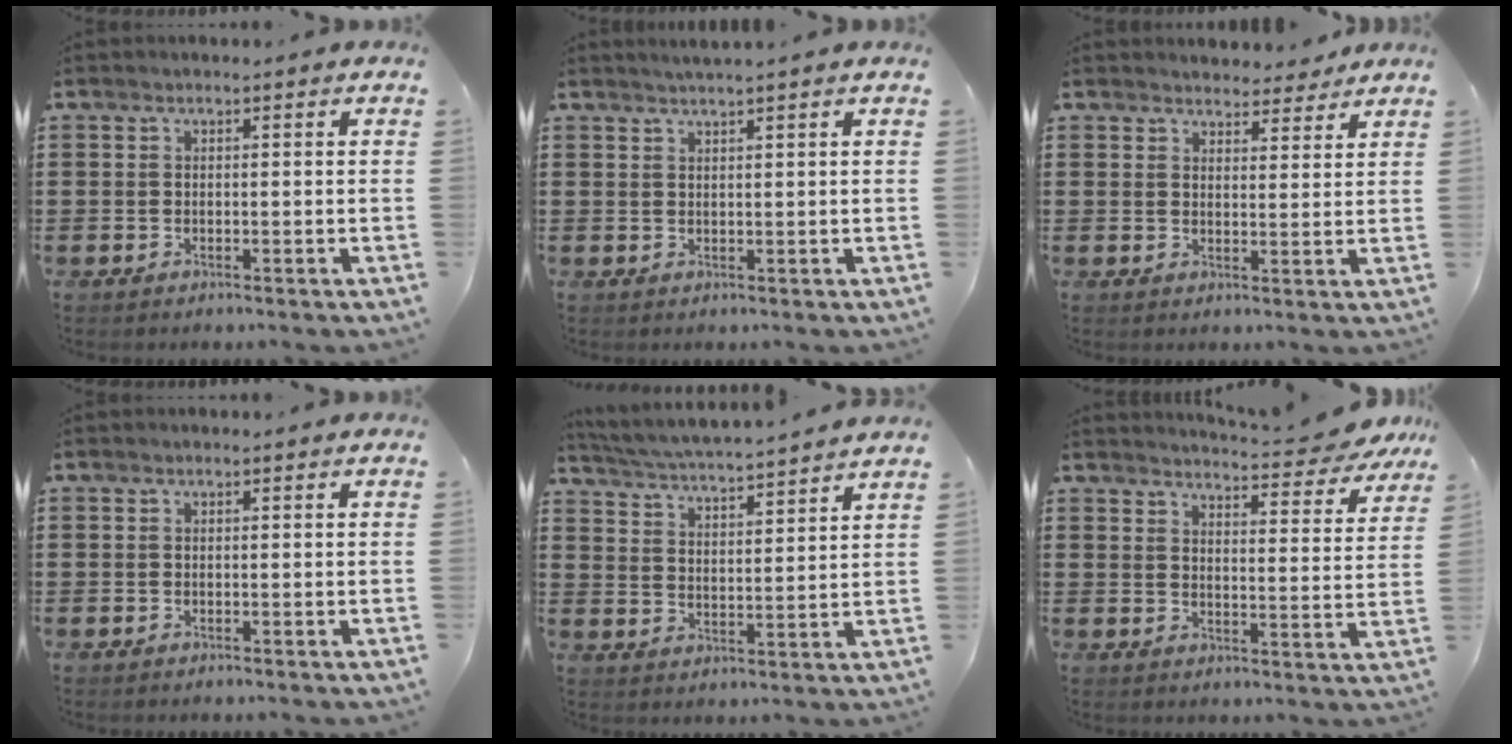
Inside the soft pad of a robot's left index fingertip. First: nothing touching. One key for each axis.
{"total": 1.3, "fx": 1.1, "fy": -0.5, "fz": 0.5, "tx": -0.008, "ty": -0.001, "tz": 0.022}
{"total": 3.7, "fx": 3.6, "fy": 0.6, "fz": 0.3, "tx": -0.009, "ty": -0.015, "tz": 0.067}
{"total": 0.0}
{"total": 4.5, "fx": 4.3, "fy": -0.7, "fz": 1.1, "tx": -0.045, "ty": -0.033, "tz": 0.069}
{"total": 5.0, "fx": 4.8, "fy": -0.1, "fz": 1.3, "tx": -0.031, "ty": -0.037, "tz": 0.080}